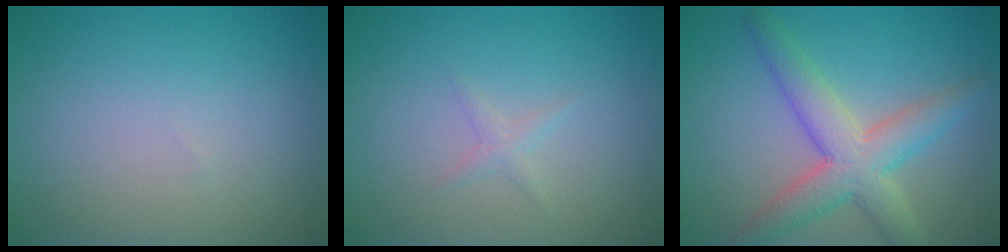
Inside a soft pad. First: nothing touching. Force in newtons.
{"total": 0.9, "press": 0.8, "slide": 0.1}
{"total": 5.6, "press": 5.6, "slide": 0.2}